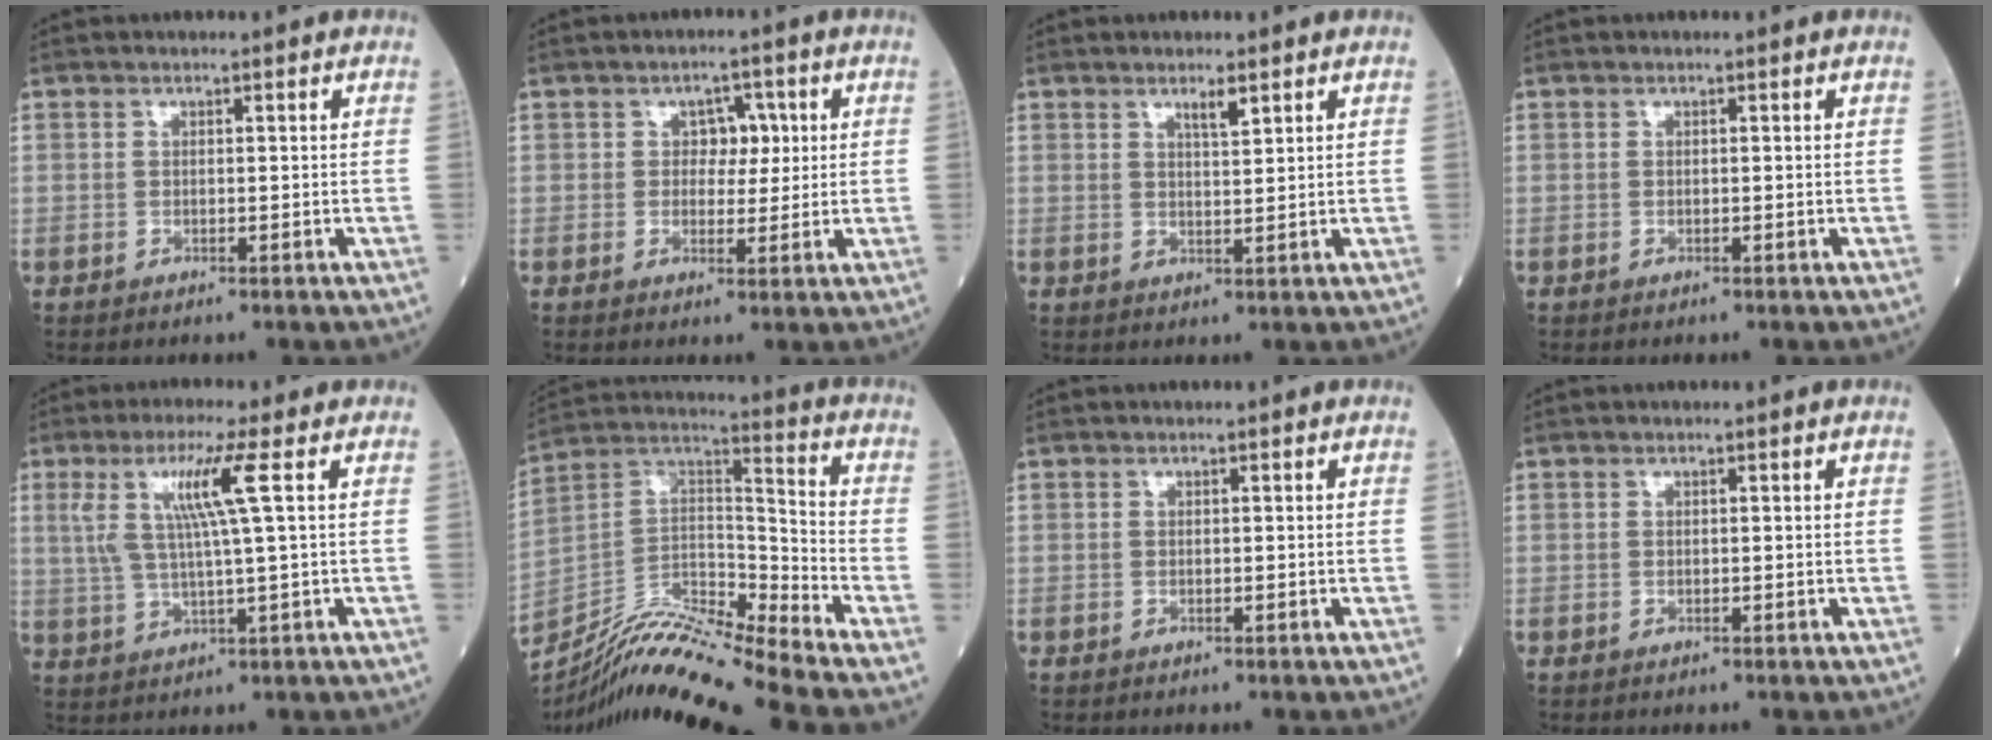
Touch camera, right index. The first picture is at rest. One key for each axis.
{"total": 3.8, "fx": 0.8, "fy": 2.6, "fz": 2.7, "tx": -0.028, "ty": 0.009, "tz": 0.011}
{"total": 2.3, "fx": 1.6, "fy": 0.2, "fz": 1.7, "tx": -0.032, "ty": -0.002, "tz": 0.028}
{"total": 0.0}
{"total": 7.7, "fx": 2.5, "fy": -0.9, "fz": 7.3, "tx": -0.149, "ty": 0.008, "tz": 0.052}
{"total": 16.3, "fx": -14.9, "fy": -2.0, "fz": 6.1, "tx": -0.109, "ty": 0.029, "tz": -0.274}
{"total": 0.0}
{"total": 0.0}